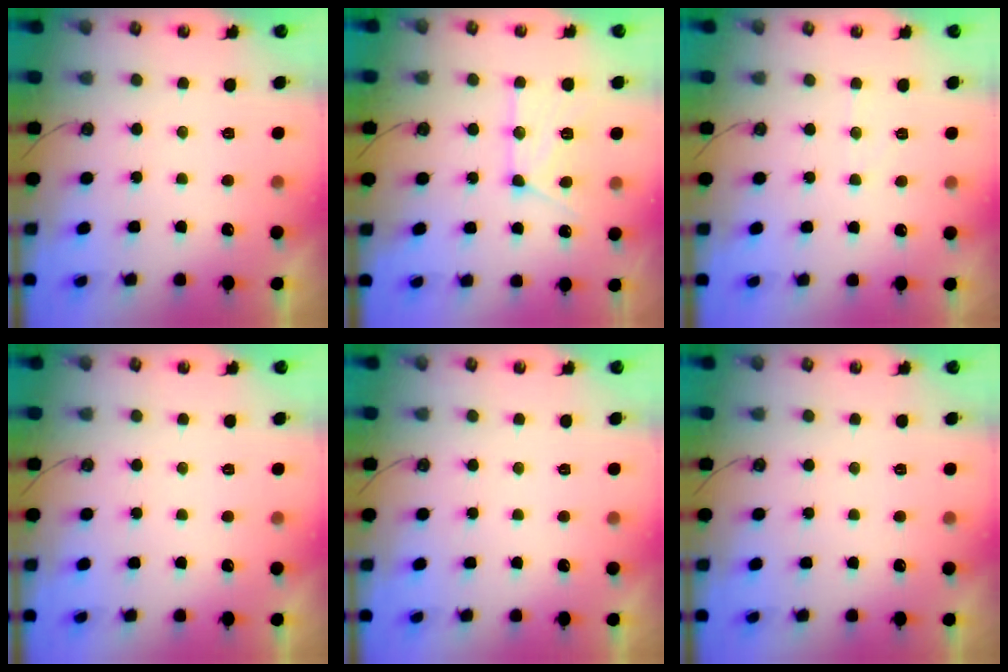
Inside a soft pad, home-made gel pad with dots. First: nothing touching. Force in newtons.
{"total": 13.6, "press": 13.5, "slide": 1.4}
{"total": 4.5, "press": 4.5, "slide": 0.6}
{"total": 0.0}
{"total": 0.0}
{"total": 0.0}